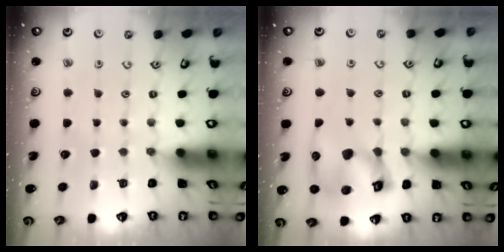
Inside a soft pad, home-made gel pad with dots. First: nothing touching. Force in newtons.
{"total": 14.0, "press": 13.8, "slide": 2.0}